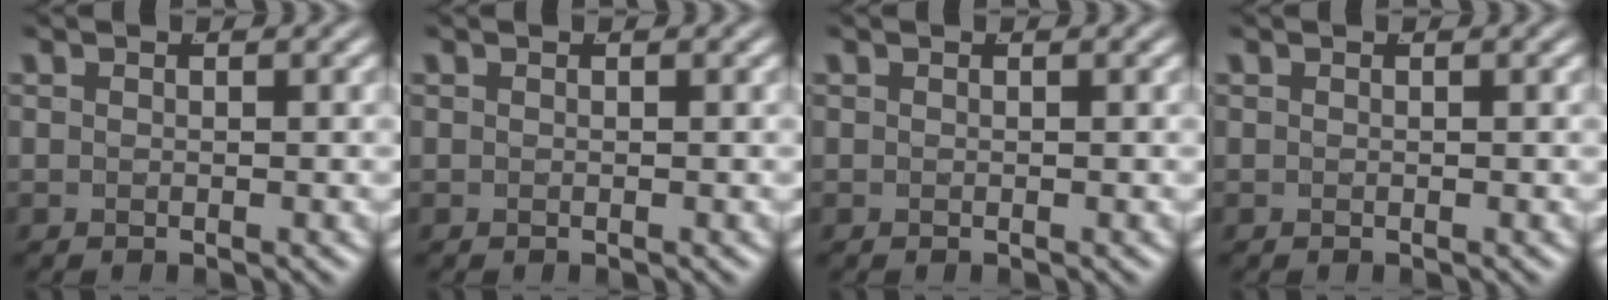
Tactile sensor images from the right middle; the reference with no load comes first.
{"total": 0.0}
{"total": 0.0}
{"total": 0.0}